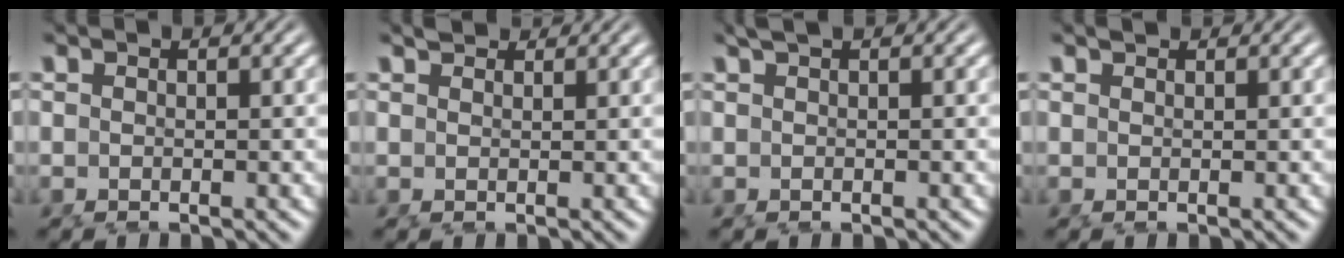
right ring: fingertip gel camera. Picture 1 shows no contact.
{"total": 1.7, "force": [1.7, -0.3, 0.2], "torque": [0.012, 0.004, 0.032]}
{"total": 1.2, "force": [0.9, -0.5, 0.6], "torque": [-0.009, 0.005, 0.016]}
{"total": 0.9, "force": [0.8, -0.5, 0.0], "torque": [0.011, 0.001, 0.017]}